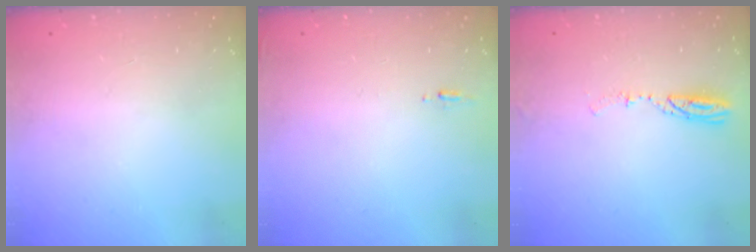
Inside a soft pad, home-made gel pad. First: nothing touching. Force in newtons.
{"total": 5.0, "press": 4.7, "slide": 1.8}
{"total": 4.8, "press": 4.7, "slide": 1.0}